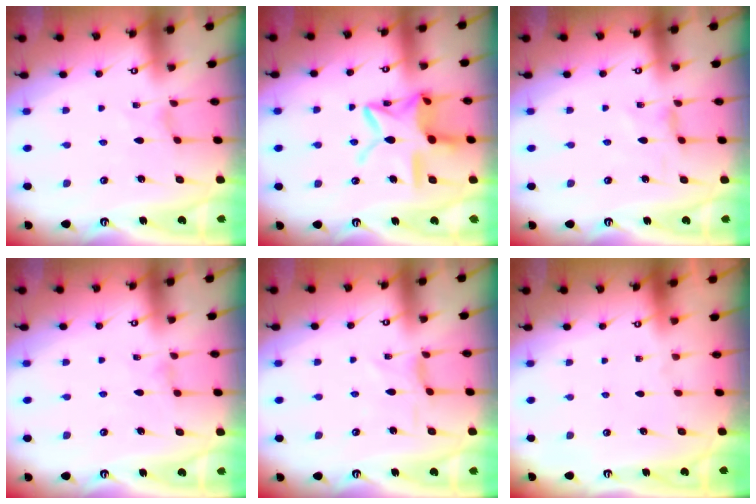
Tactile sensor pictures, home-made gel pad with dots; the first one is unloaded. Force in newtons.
{"total": 16.3, "press": 16.3, "slide": 1.1}
{"total": 1.8, "press": 1.7, "slide": 0.4}
{"total": 0.7, "press": 0.7, "slide": 0.2}
{"total": 0.9, "press": 0.8, "slide": 0.4}
{"total": 0.0}